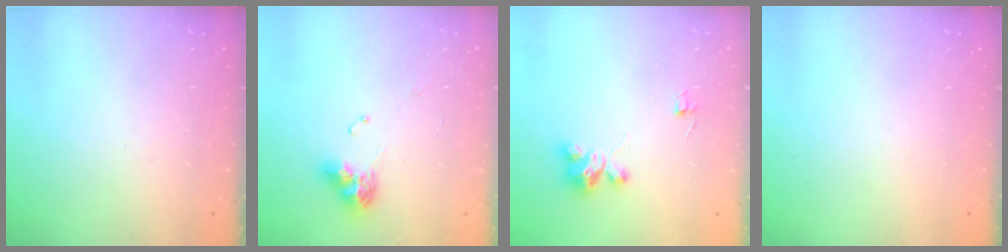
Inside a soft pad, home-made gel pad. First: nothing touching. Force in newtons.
{"total": 9.4, "press": 9.4, "slide": 1.1}
{"total": 4.0, "press": 4.0, "slide": 0.2}
{"total": 0.0}